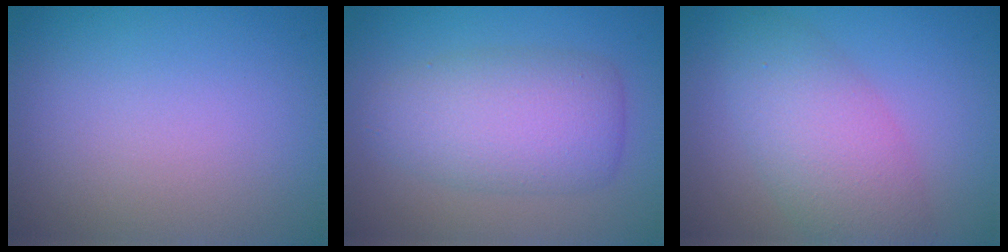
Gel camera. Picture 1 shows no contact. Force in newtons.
{"total": 5.8, "press": 5.8, "slide": 0.0}
{"total": 5.3, "press": 5.3, "slide": 0.2}